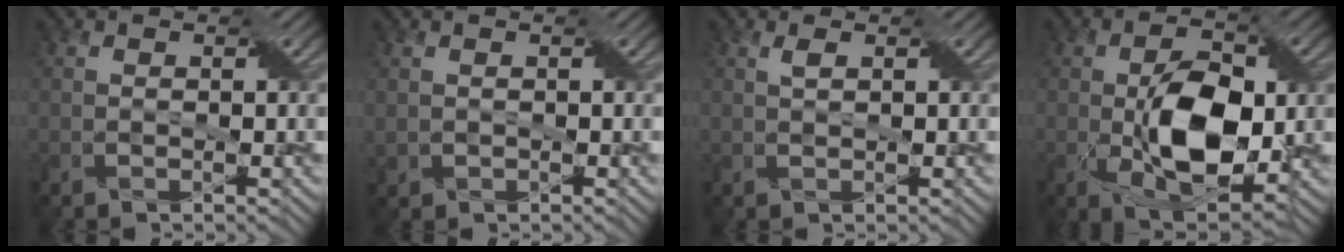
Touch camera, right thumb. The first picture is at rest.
{"total": 0.9, "force": [0.0, 0.8, 0.3], "torque": [-0.013, -0.004, 0.002]}
{"total": 0.9, "force": [0.6, 0.2, 0.7], "torque": [-0.021, 0.004, 0.010]}
{"total": 10.4, "force": [-0.7, 5.5, 8.8], "torque": [-0.158, -0.005, -0.007]}